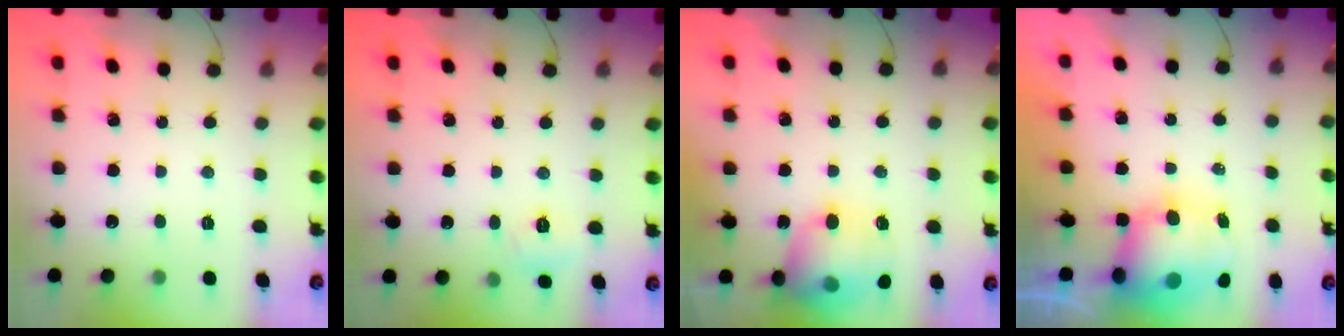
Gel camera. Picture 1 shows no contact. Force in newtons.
{"total": 3.9, "press": 3.7, "slide": 1.1}
{"total": 16.2, "press": 16.0, "slide": 2.4}
{"total": 11.3, "press": 10.9, "slide": 2.9}